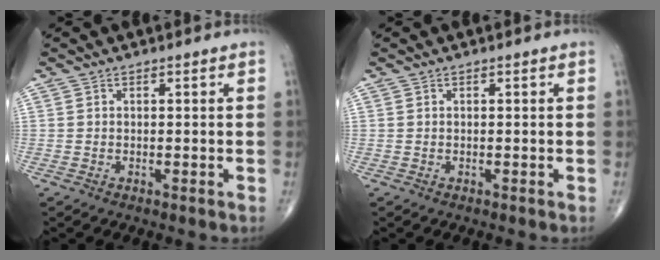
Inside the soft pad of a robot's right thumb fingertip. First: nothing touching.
{"total": 0.0}